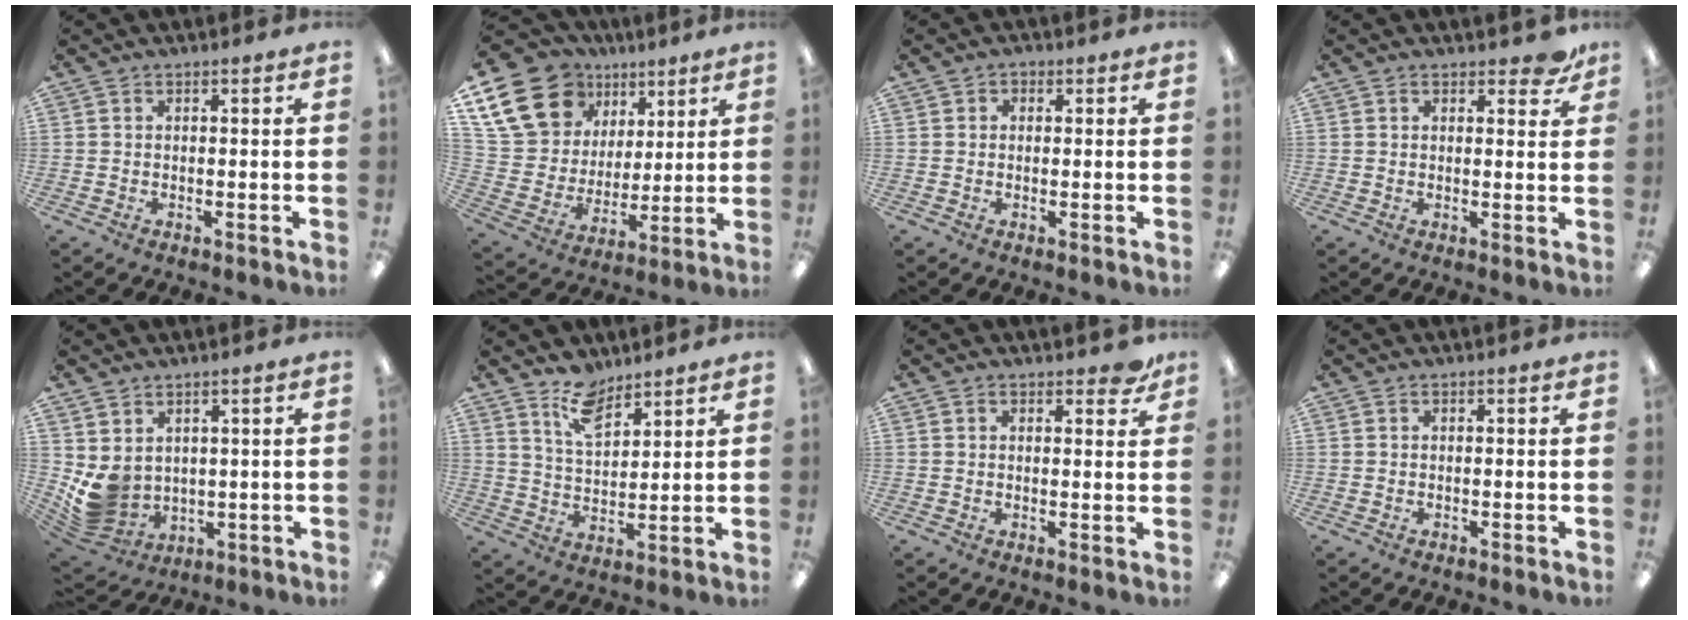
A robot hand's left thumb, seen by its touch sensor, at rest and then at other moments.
{"total": 21.3, "force": [12.0, 15.0, 9.2], "torque": [-0.186, -0.051, 0.236]}
{"total": 1.1, "force": [0.0, 1.1, 0.3], "torque": [0.002, 0.002, -0.004]}
{"total": 3.5, "force": [2.4, 1.6, 2.0], "torque": [-0.019, -0.005, 0.038]}
{"total": 6.6, "force": [2.3, 5.6, 2.8], "torque": [-0.084, -0.024, 0.052]}
{"total": 8.6, "force": [6.5, 4.1, 3.8], "torque": [-0.071, -0.031, 0.119]}
{"total": 2.8, "force": [2.0, 1.3, 1.5], "torque": [-0.016, -0.003, 0.033]}
{"total": 0.0}